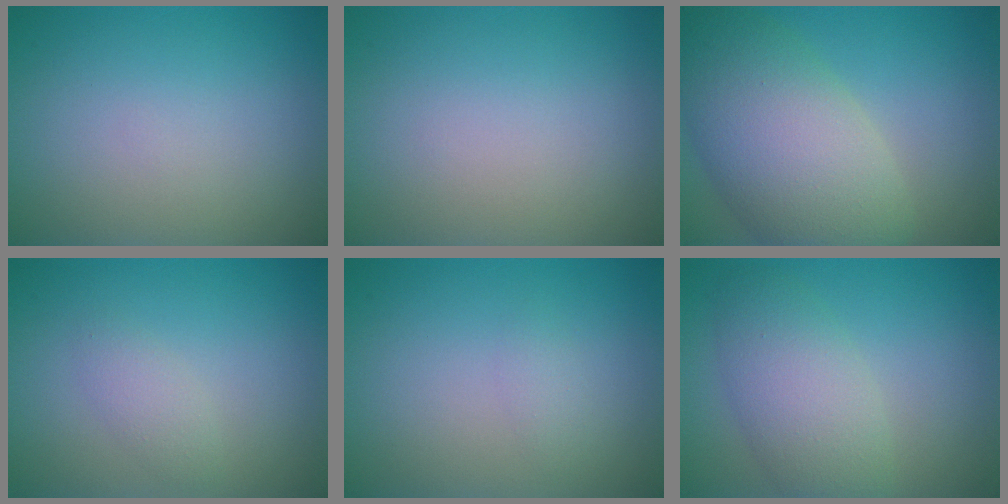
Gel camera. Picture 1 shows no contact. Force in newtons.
{"total": 0.0}
{"total": 9.8, "press": 9.8, "slide": 0.3}
{"total": 1.5, "press": 1.5, "slide": 0.0}
{"total": 2.1, "press": 2.1, "slide": 0.2}
{"total": 3.7, "press": 3.7, "slide": 0.3}